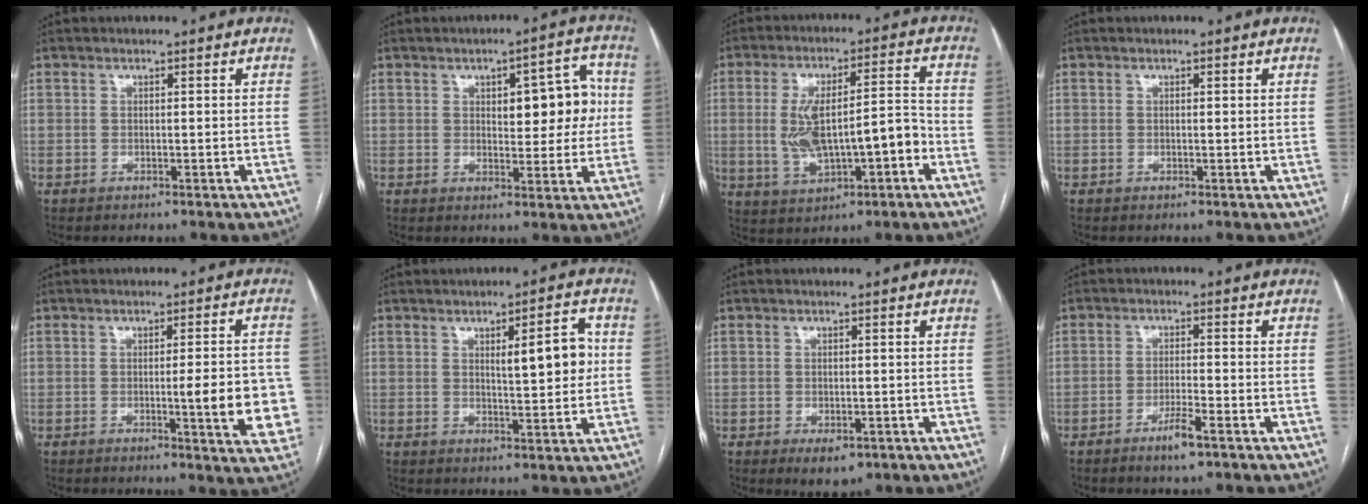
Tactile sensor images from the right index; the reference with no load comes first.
{"total": 8.9, "force": [1.5, 3.6, 8.0], "torque": [-0.093, 0.023, 0.023]}
{"total": 12.1, "force": [-2.2, 3.8, 11.2], "torque": [-0.204, 0.025, -0.023]}
{"total": 0.0}
{"total": 8.7, "force": [-1.5, 1.5, 8.4], "torque": [-0.093, -0.003, -0.017]}
{"total": 7.1, "force": [1.3, 1.6, 6.8], "torque": [-0.096, 0.007, 0.021]}
{"total": 4.6, "force": [-2.5, 2.4, 3.0], "torque": [-0.042, -0.003, -0.028]}
{"total": 3.9, "force": [-2.5, 0.2, 3.0], "torque": [-0.060, -0.005, -0.044]}